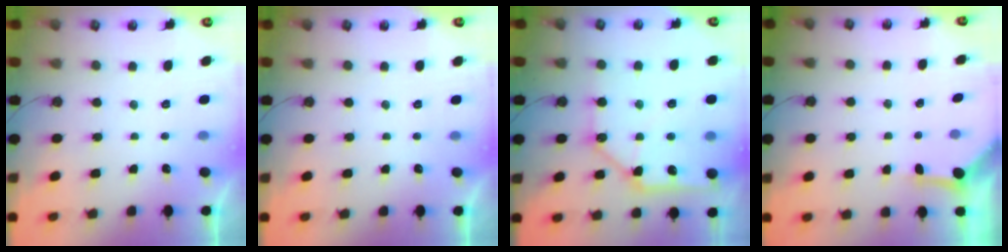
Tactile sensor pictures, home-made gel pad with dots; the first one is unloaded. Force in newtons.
{"total": 0.0}
{"total": 13.6, "press": 13.5, "slide": 1.8}
{"total": 4.0, "press": 3.9, "slide": 0.5}